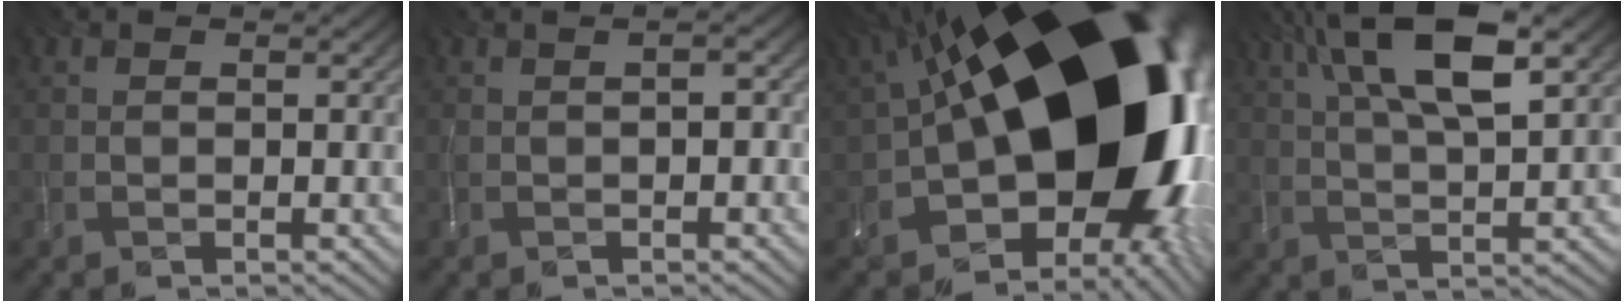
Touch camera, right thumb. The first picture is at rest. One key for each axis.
{"total": 1.2, "fx": -0.4, "fy": 0.3, "fz": 1.1, "tx": -0.026, "ty": 0.001, "tz": 0.000}
{"total": 22.8, "fx": 1.2, "fy": 14.1, "fz": 17.9, "tx": -0.295, "ty": -0.066, "tz": 0.042}
{"total": 11.8, "fx": 5.6, "fy": 3.2, "fz": 9.8, "tx": -0.192, "ty": 0.017, "tz": 0.100}